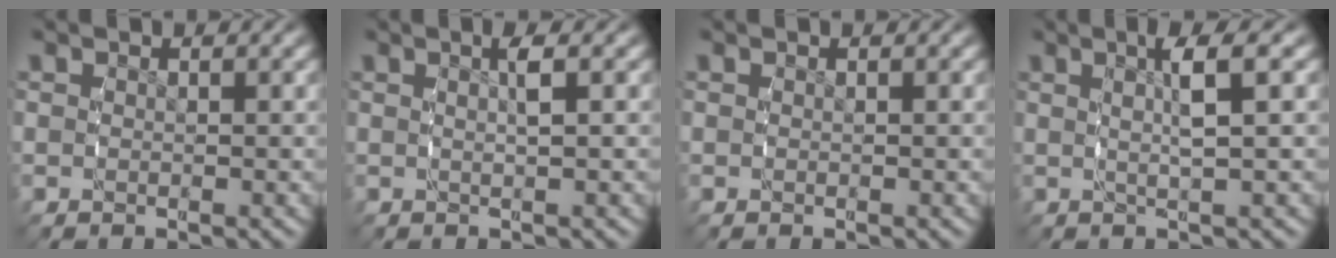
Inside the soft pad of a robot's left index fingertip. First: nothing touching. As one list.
[{"total": 1.6, "force": [0.6, -0.1, 1.4], "torque": [-0.024, 0.001, 0.013]}, {"total": 0.0}, {"total": 3.3, "force": [1.4, 0.0, 2.9], "torque": [-0.050, 0.006, 0.024]}]